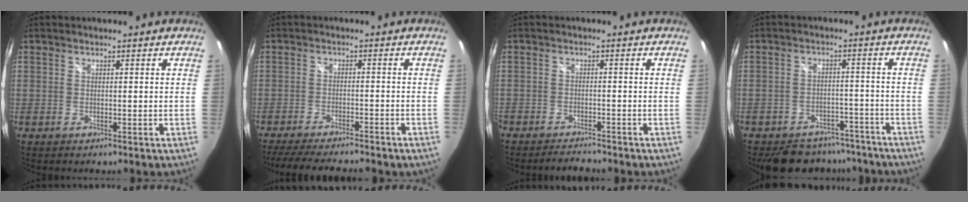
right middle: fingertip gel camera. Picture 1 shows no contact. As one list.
[{"total": 13.4, "force": [-11.7, 1.8, 6.3], "torque": [-0.132, -0.021, -0.178]}, {"total": 3.9, "force": [-3.7, 0.6, 0.9], "torque": [-0.030, -0.002, -0.059]}, {"total": 13.0, "force": [-10.7, 6.2, 3.7], "torque": [-0.087, 0.022, -0.132]}]